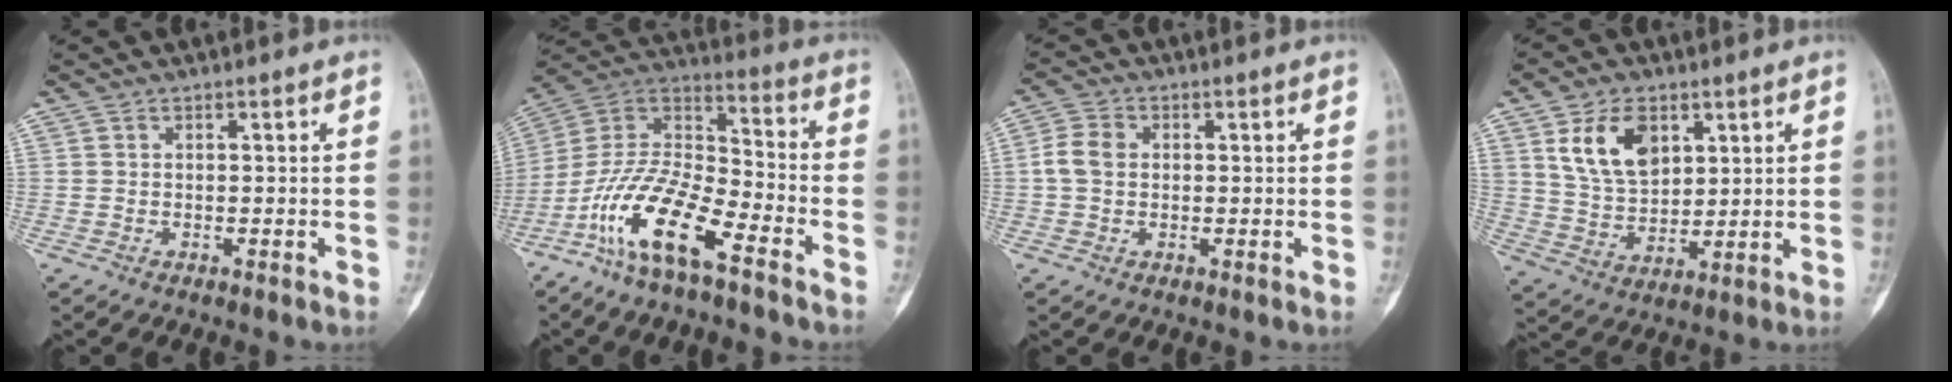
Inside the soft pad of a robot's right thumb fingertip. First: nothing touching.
{"total": 16.8, "force": [-9.9, 5.5, 12.5], "torque": [-0.240, 0.069, -0.194]}
{"total": 4.6, "force": [0.2, 3.6, 2.9], "torque": [-0.058, 0.012, -0.001]}
{"total": 11.6, "force": [5.0, 7.4, 7.4], "torque": [-0.111, -0.021, 0.105]}